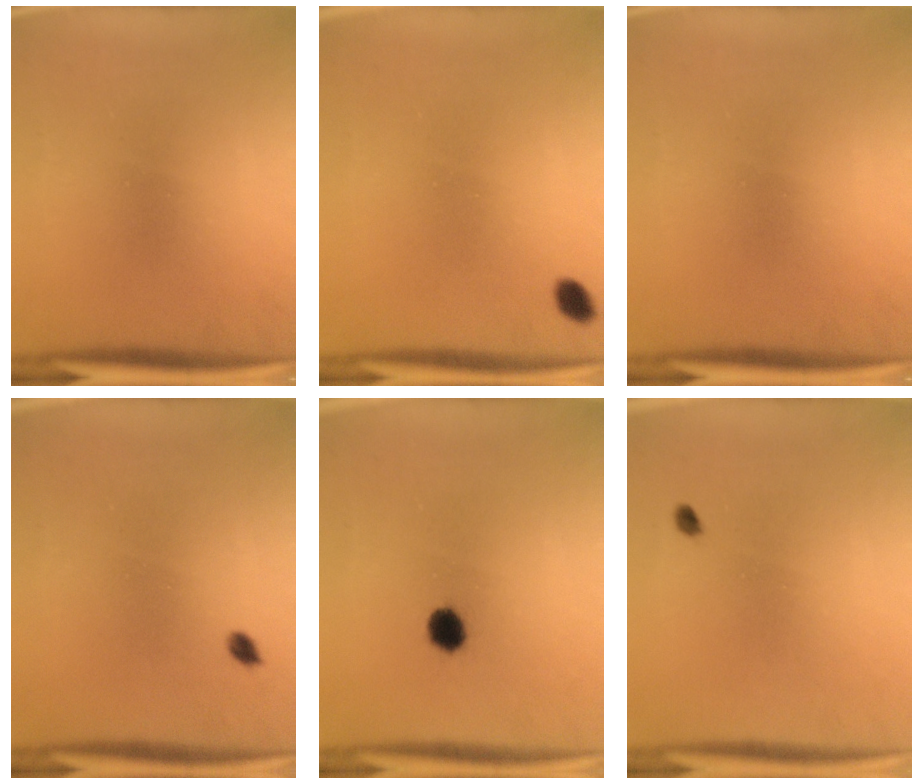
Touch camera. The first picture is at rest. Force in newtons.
{"total": 1.8}
{"total": 0.0}
{"total": 1.0}
{"total": 4.1}
{"total": 1.6}